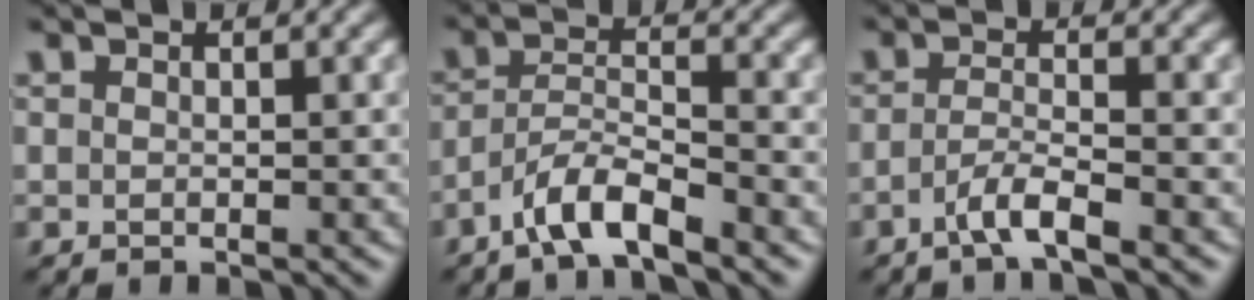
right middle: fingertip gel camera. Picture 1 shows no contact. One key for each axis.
{"total": 4.1, "fx": -3.1, "fy": 0.7, "fz": 2.6, "tx": -0.047, "ty": 0.010, "tz": -0.065}
{"total": 2.8, "fx": -1.7, "fy": 0.4, "fz": 2.2, "tx": -0.041, "ty": 0.003, "tz": -0.041}